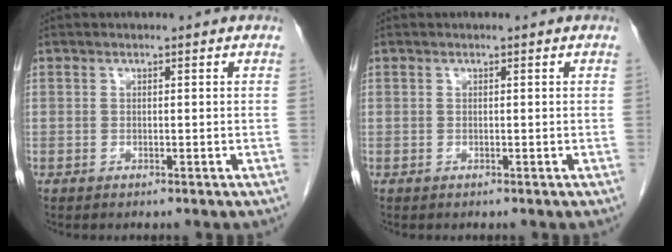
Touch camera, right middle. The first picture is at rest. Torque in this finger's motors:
{"motor_torque": [-0.15, -0.19, -0.05, -0.01]}